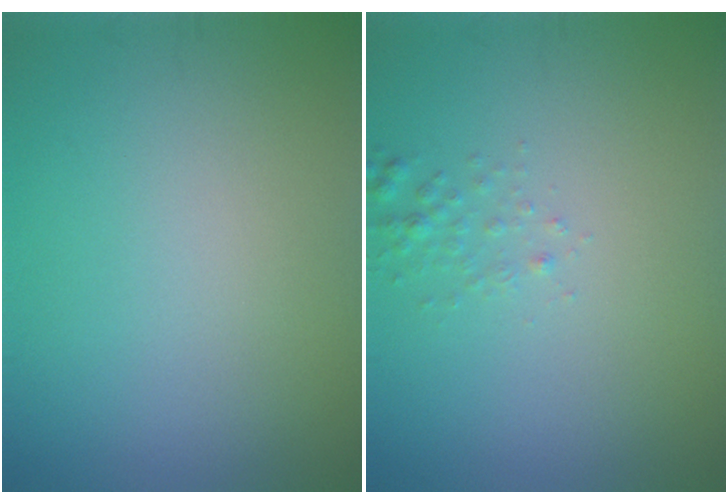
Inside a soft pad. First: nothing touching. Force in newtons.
{"total": 0.9, "press": 0.9, "slide": 0.1}